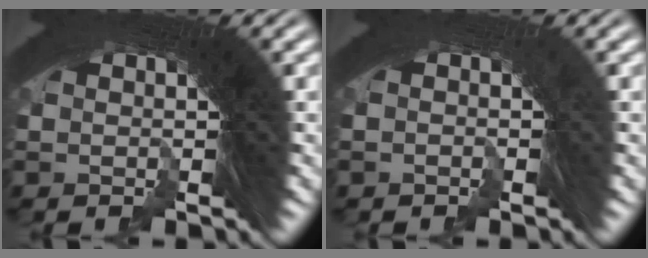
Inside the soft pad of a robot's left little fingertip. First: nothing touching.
{"total": 2.6, "force": [-1.3, -0.9, -2.0], "torque": [0.030, -0.009, -0.017]}